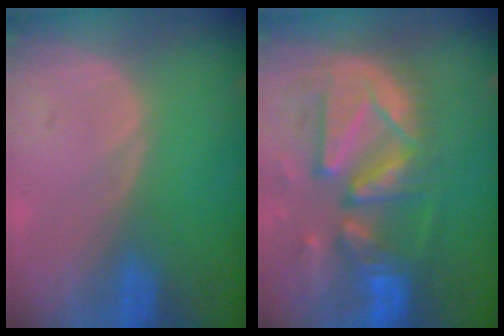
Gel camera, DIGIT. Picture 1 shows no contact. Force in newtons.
{"total": 13.3, "press": 11.4, "slide": 6.8}